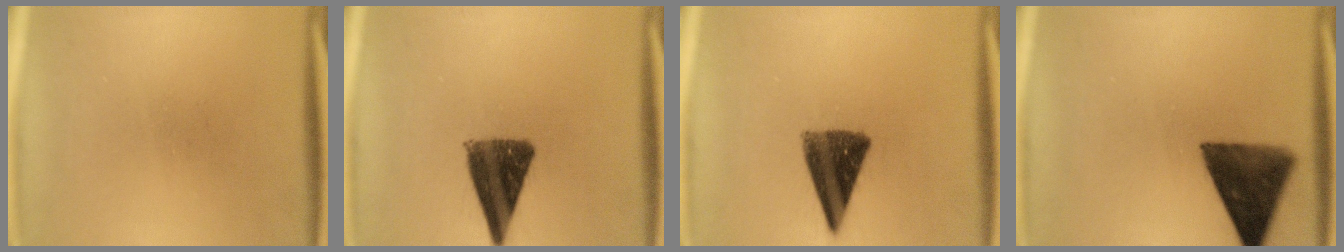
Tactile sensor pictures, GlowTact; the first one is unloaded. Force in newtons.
{"total": 10.7}
{"total": 10.6}
{"total": 11.6}